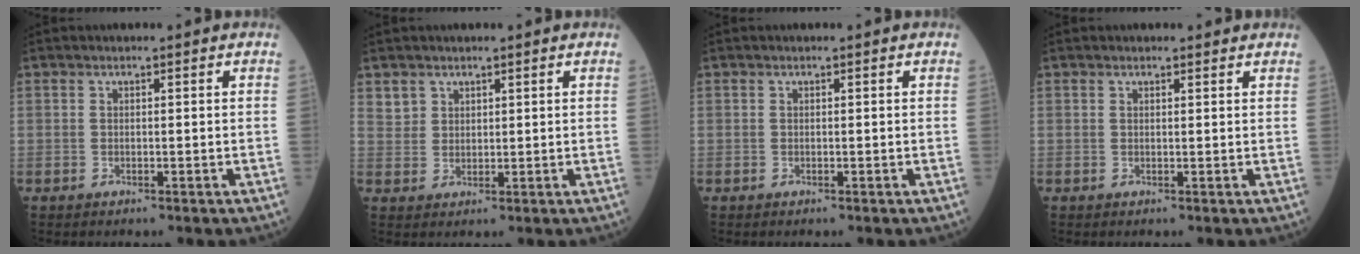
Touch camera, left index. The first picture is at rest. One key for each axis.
{"total": 2.8, "fx": 1.9, "fy": 2.0, "fz": 0.0, "tx": 0.011, "ty": 0.002, "tz": 0.031}
{"total": 0.0}
{"total": 1.6, "fx": 1.4, "fy": 0.3, "fz": 0.5, "tx": -0.015, "ty": 0.008, "tz": 0.018}